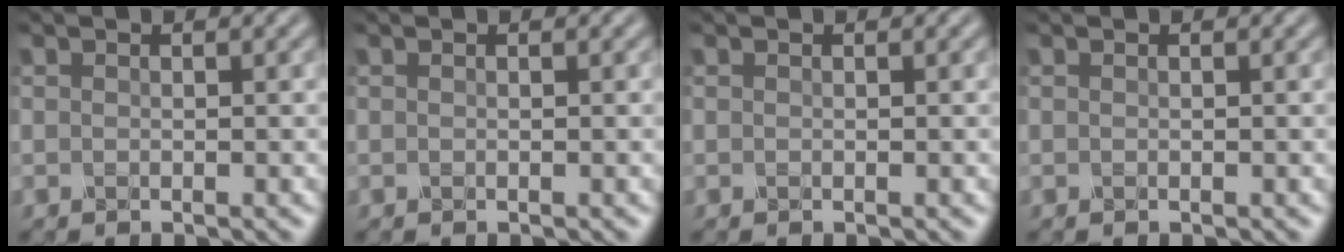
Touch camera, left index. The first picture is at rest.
{"total": 0.0}
{"total": 0.0}
{"total": 0.0}